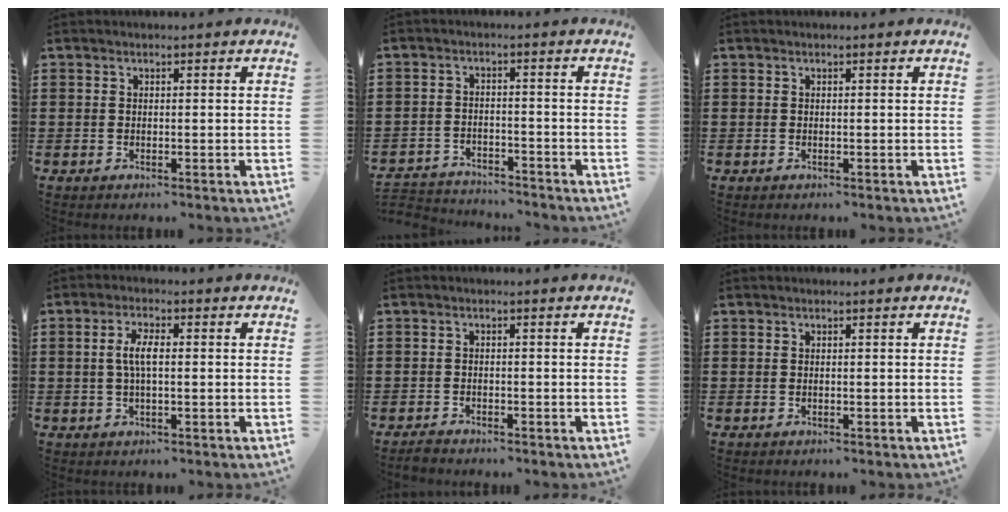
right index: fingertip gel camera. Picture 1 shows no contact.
{"total": 3.6, "force": [-3.5, 0.3, -0.1], "torque": [-0.007, -0.003, -0.076]}
{"total": 0.0}
{"total": 4.1, "force": [0.1, 1.3, 3.9], "torque": [-0.086, 0.000, -0.005]}
{"total": 1.2, "force": [-1.1, 0.3, 0.1], "torque": [-0.006, 0.002, -0.024]}
{"total": 0.0}